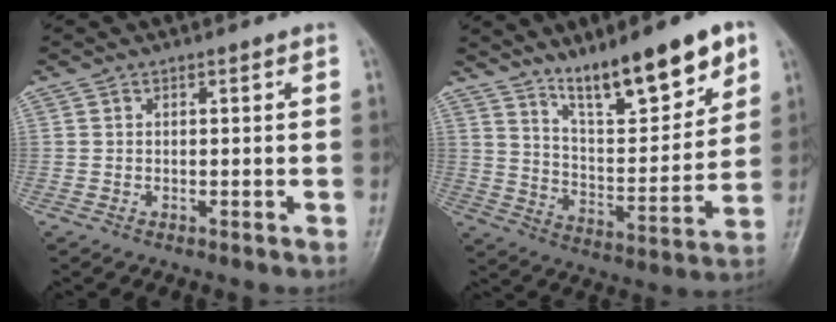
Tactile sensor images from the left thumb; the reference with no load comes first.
{"total": 16.8, "force": [11.2, 4.7, 11.6], "torque": [-0.151, -0.063, 0.192]}